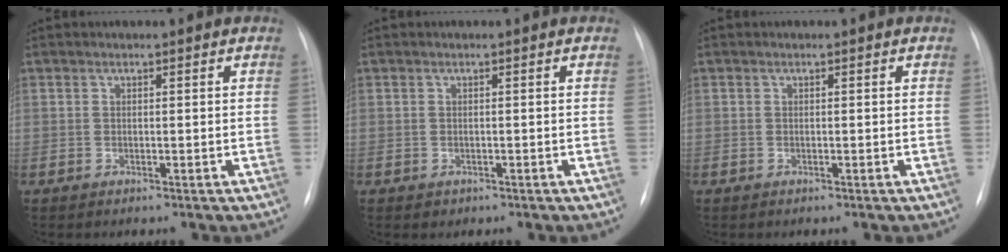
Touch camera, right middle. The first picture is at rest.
{"total": 0.8, "force": [-0.4, 0.7, 0.1], "torque": [-0.004, 0.002, -0.003]}
{"total": 0.0}